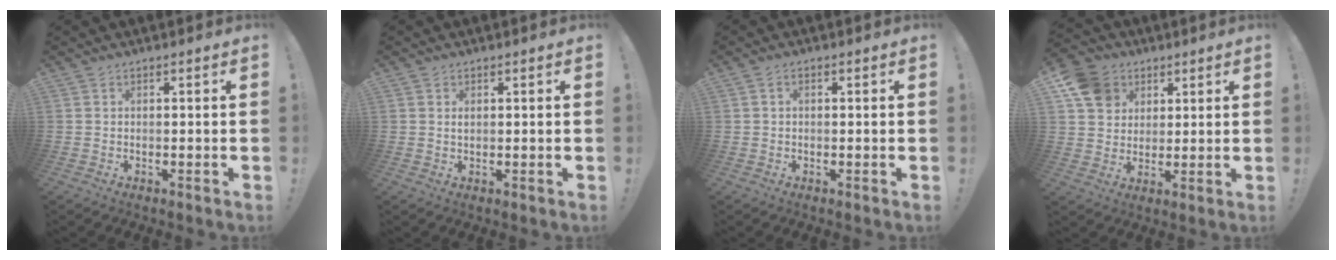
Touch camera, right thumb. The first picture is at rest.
{"total": 0.8, "force": [0.5, 0.5, 0.3], "torque": [-0.005, 0.000, 0.010]}
{"total": 1.1, "force": [-0.2, 0.8, 0.7], "torque": [-0.010, 0.002, -0.004]}
{"total": 11.7, "force": [5.1, 9.5, 4.5], "torque": [-0.068, -0.024, 0.104]}